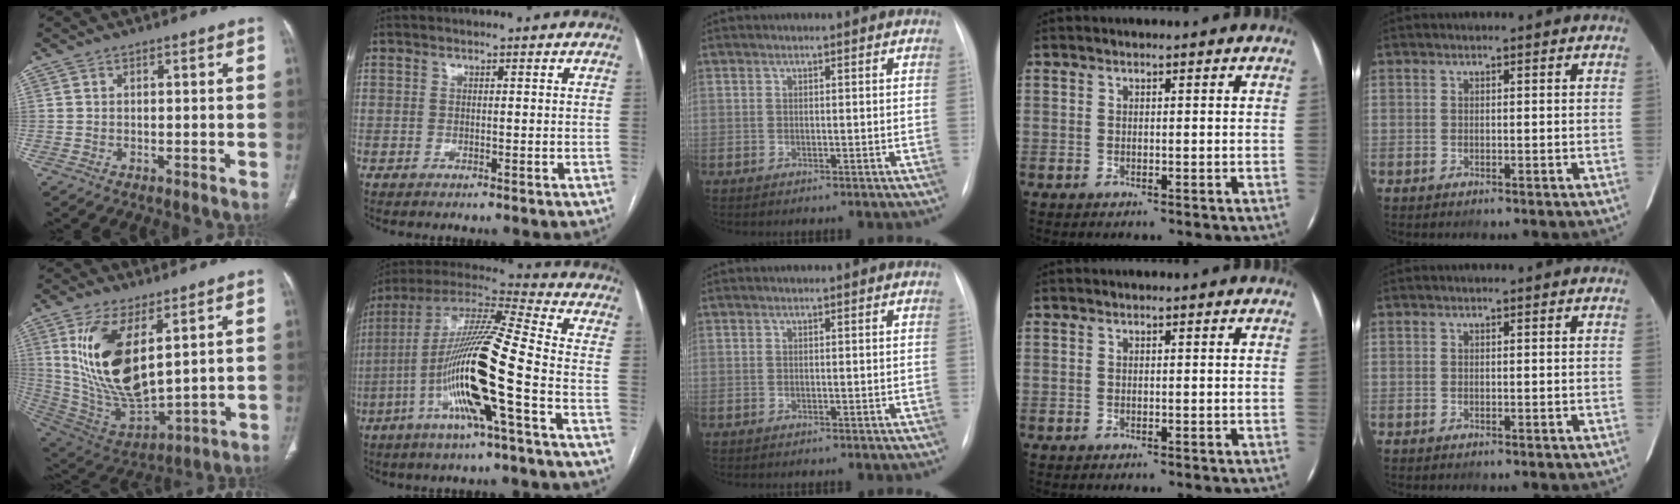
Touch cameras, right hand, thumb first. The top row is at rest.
{"thumb": {"total": 18.8, "force": [6.2, 8.3, 15.7], "torque": [-0.294, -0.030, 0.141]}, "index": {"total": 18.8, "force": [-5.6, 0.0, 17.9], "torque": [-0.356, -0.006, -0.114]}}